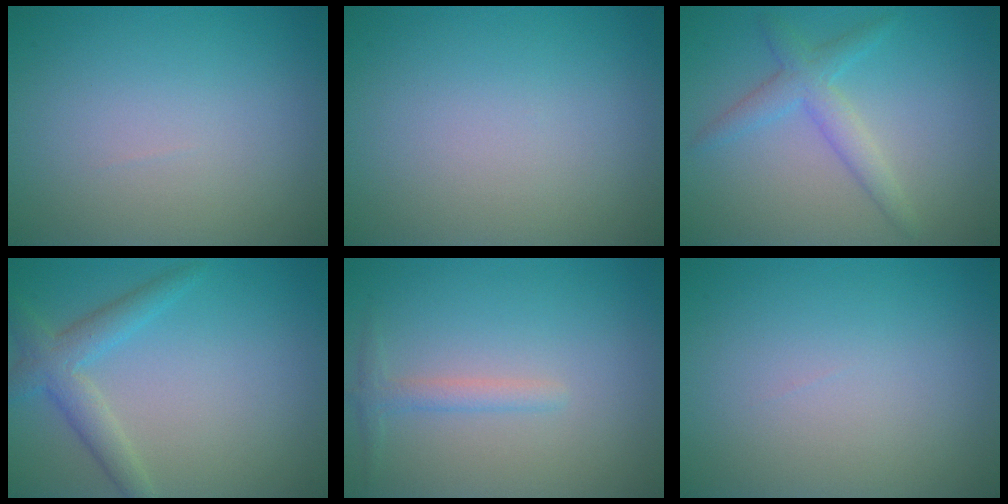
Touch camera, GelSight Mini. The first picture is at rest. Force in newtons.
{"total": 0.0}
{"total": 2.9, "press": 2.9, "slide": 0.1}
{"total": 3.2, "press": 3.2, "slide": 0.1}
{"total": 1.5, "press": 1.5, "slide": 0.0}
{"total": 0.0}